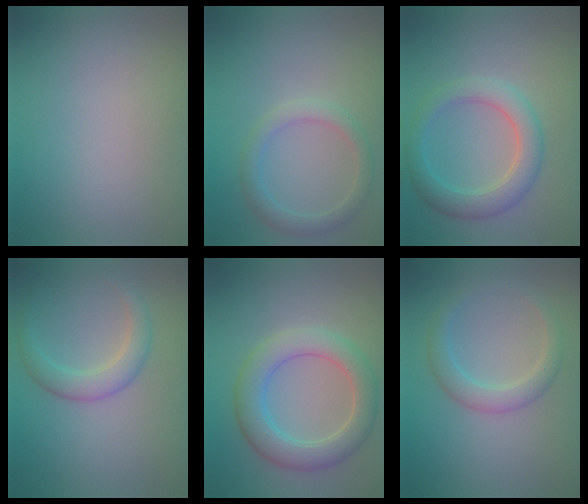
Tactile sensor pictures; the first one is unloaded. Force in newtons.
{"total": 2.3, "press": 2.3, "slide": 0.1}
{"total": 3.9, "press": 3.9, "slide": 0.3}
{"total": 2.6, "press": 2.6, "slide": 0.1}
{"total": 5.1, "press": 5.0, "slide": 0.4}
{"total": 2.6, "press": 2.6, "slide": 0.1}